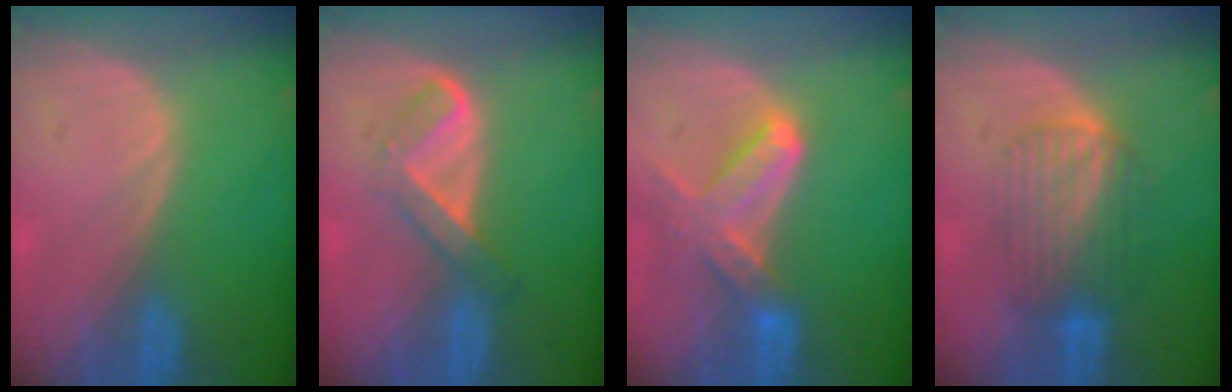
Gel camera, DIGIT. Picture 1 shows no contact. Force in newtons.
{"total": 5.4, "press": 4.5, "slide": 3.0}
{"total": 7.1, "press": 6.6, "slide": 2.8}
{"total": 6.6, "press": 6.5, "slide": 1.3}